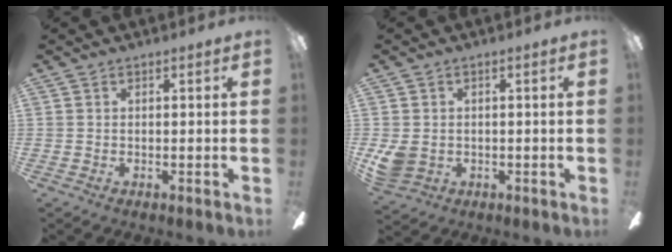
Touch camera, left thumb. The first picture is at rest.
{"total": 5.6, "force": [-1.2, 4.7, 2.7], "torque": [-0.059, 0.008, -0.021]}